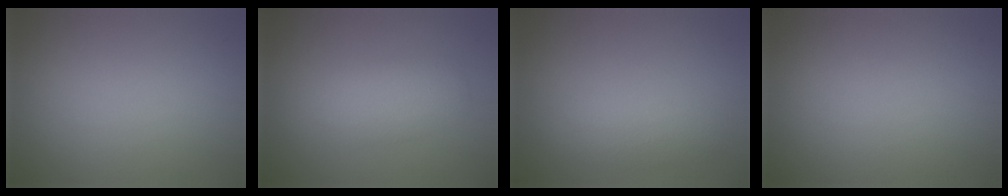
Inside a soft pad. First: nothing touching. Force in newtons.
{"total": 3.4, "press": 3.4, "slide": 0.1}
{"total": 2.4, "press": 2.4, "slide": 0.0}
{"total": 0.0}